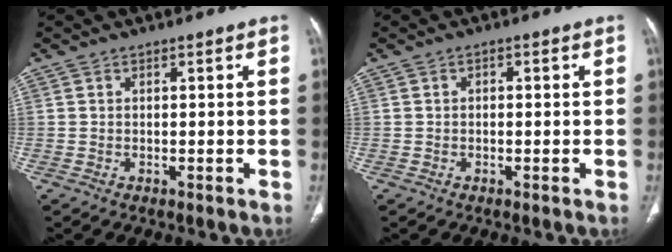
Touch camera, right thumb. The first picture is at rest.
{"total": 0.8, "force": [0.0, 0.5, 0.5], "torque": [-0.006, 0.003, -0.002]}